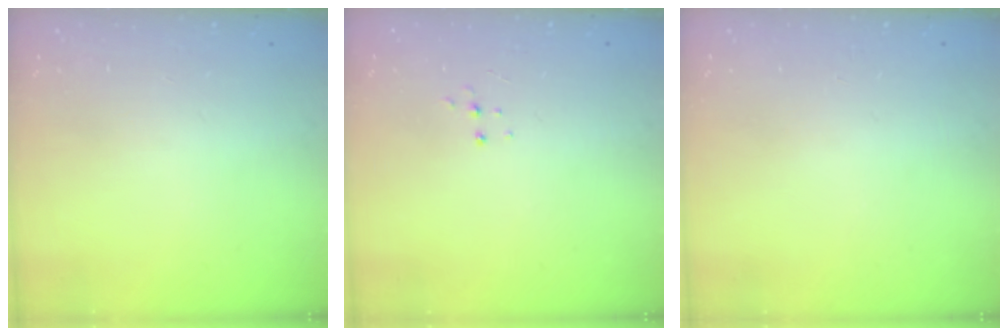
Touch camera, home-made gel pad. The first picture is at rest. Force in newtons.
{"total": 4.2, "press": 4.2, "slide": 0.5}
{"total": 0.0}